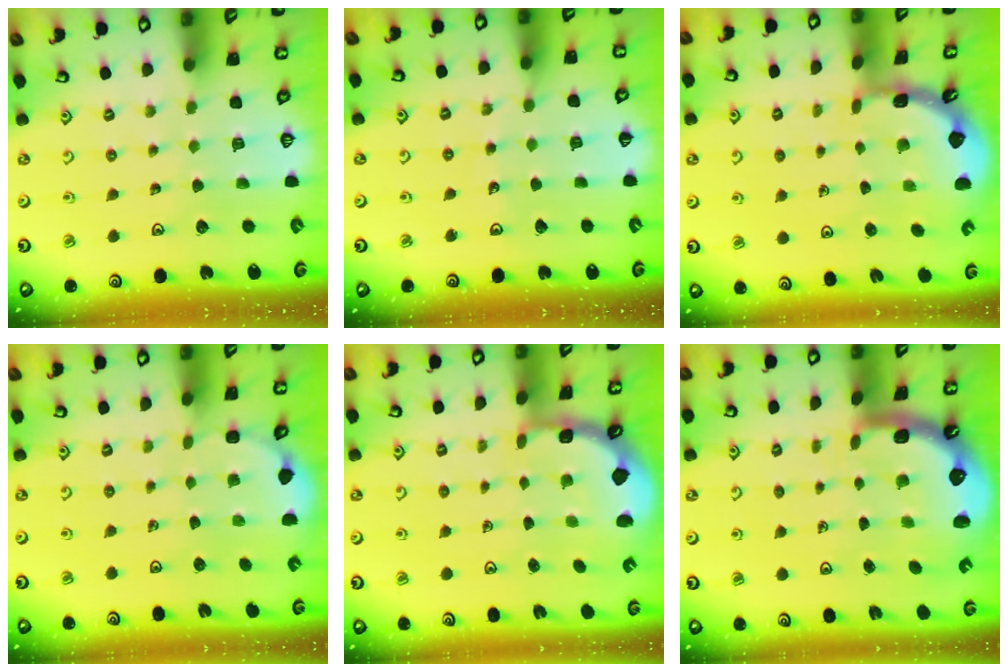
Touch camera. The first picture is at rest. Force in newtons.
{"total": 2.7, "press": 2.7, "slide": 0.3}
{"total": 1.8, "press": 1.8, "slide": 0.1}
{"total": 2.4, "press": 1.0, "slide": 2.1}
{"total": 1.8, "press": 1.7, "slide": 0.5}
{"total": 3.4, "press": 2.5, "slide": 2.3}